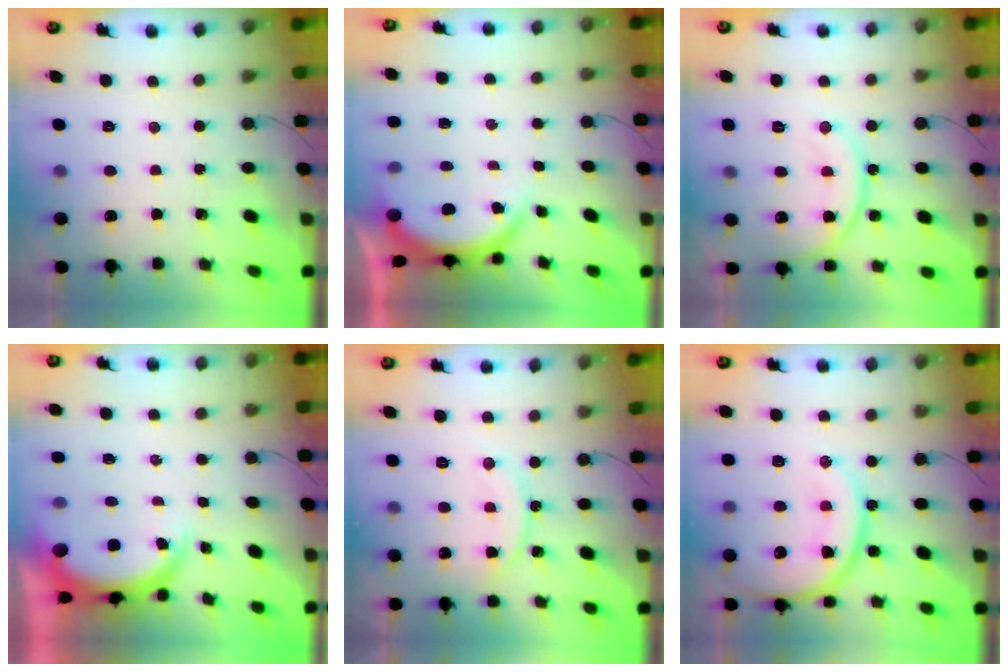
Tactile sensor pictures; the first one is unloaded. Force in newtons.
{"total": 4.7, "press": 4.7, "slide": 0.7}
{"total": 15.9, "press": 15.5, "slide": 3.6}
{"total": 5.2, "press": 5.1, "slide": 0.5}
{"total": 12.5, "press": 12.5, "slide": 0.9}
{"total": 19.4, "press": 19.3, "slide": 1.8}